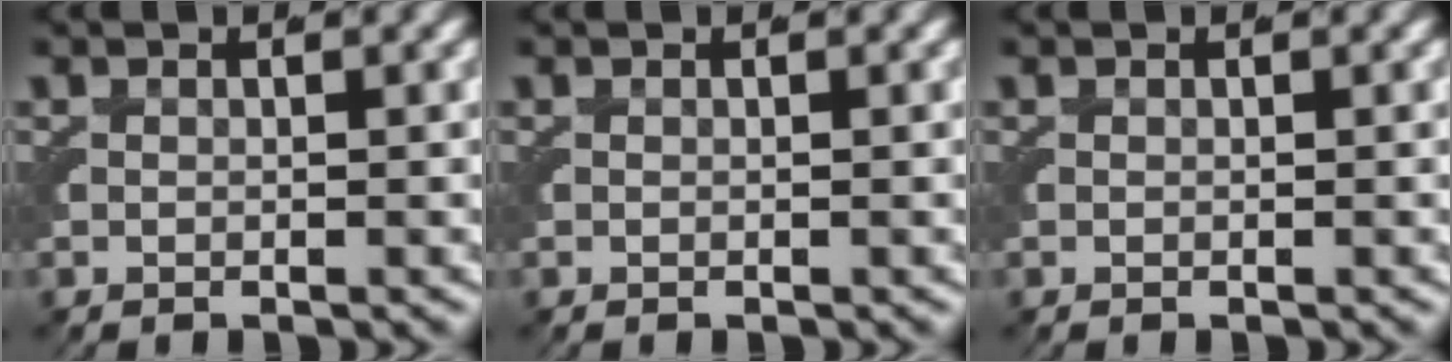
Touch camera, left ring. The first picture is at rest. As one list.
[{"total": 0.0}, {"total": 0.0}]